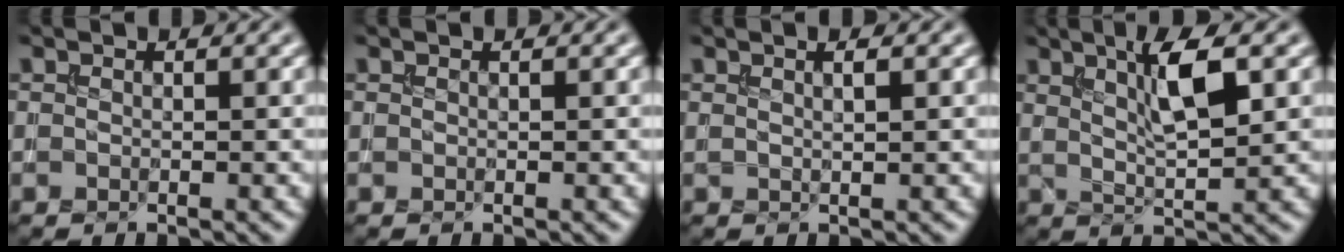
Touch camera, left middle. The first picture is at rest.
{"total": 0.0}
{"total": 1.9, "force": [0.8, 0.8, 1.5], "torque": [0.000, 0.006, -0.002]}
{"total": 4.9, "force": [1.8, 1.1, 4.5], "torque": [-0.075, -0.001, 0.036]}